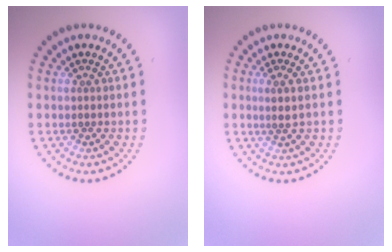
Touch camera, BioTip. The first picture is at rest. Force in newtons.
{"total": 1.2, "press": 0.8, "slide": 0.8}